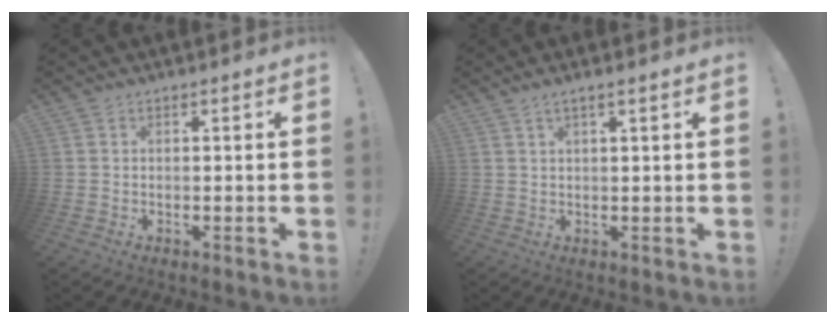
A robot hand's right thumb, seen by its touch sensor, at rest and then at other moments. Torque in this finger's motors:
{"motor_torque": [-0.09, -0.03, -0.15, 0.40, 0.10]}